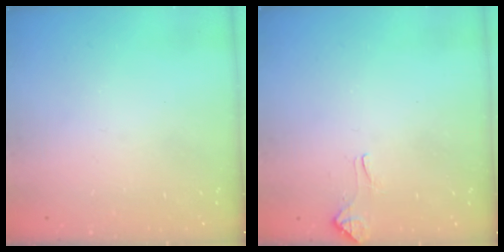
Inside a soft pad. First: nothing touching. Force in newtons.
{"total": 4.3, "press": 4.3, "slide": 0.4}